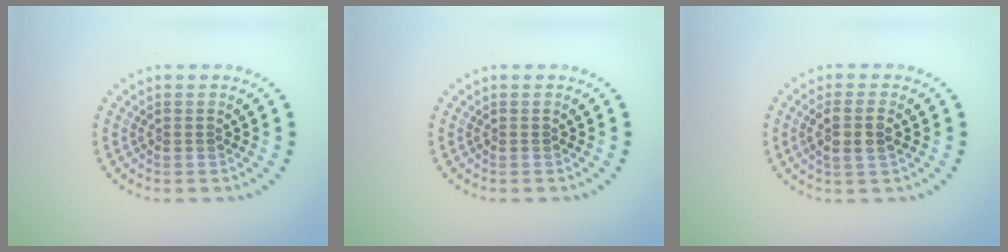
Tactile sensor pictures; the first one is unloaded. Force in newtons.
{"total": 0.0}
{"total": 2.5, "press": 2.2, "slide": 1.2}